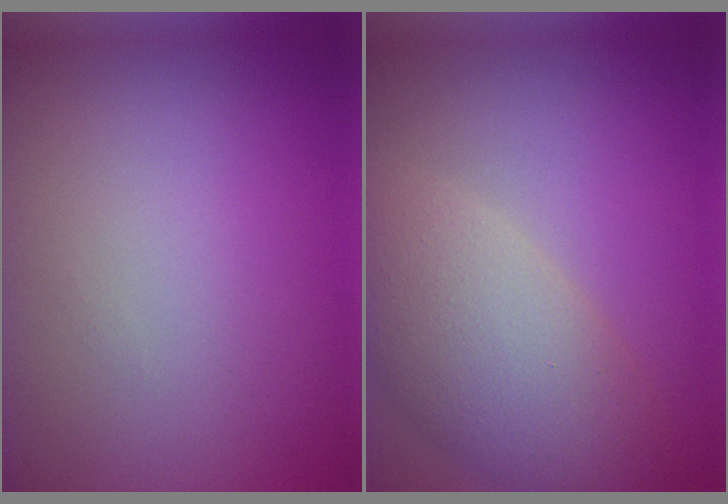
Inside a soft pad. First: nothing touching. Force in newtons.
{"total": 7.1, "press": 7.1, "slide": 0.8}